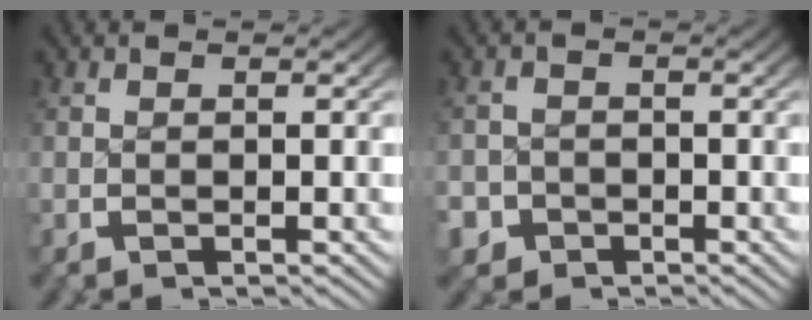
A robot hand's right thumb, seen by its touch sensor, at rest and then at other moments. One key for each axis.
{"total": 3.6, "fx": -2.3, "fy": 2.7, "fz": 0.2, "tx": -0.009, "ty": -0.021, "tz": -0.035}